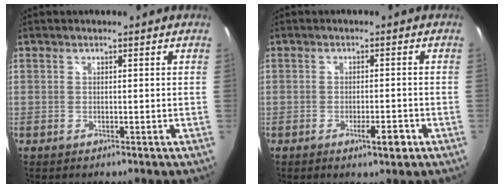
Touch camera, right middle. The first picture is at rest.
{"total": 3.4, "force": [-1.8, 0.9, 2.8], "torque": [-0.050, -0.007, -0.026]}